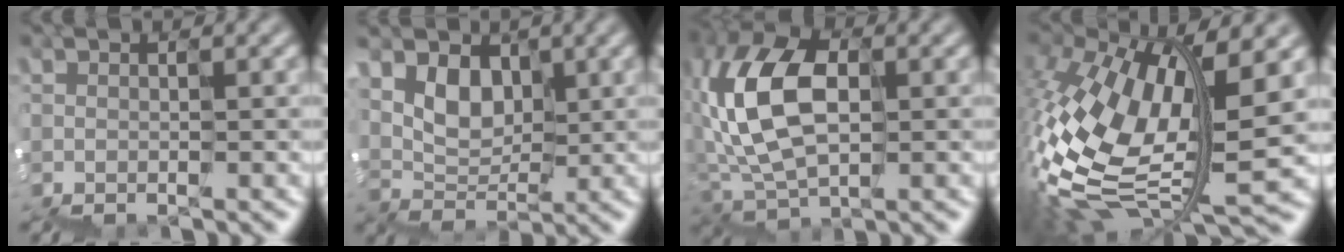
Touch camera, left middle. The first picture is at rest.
{"total": 2.7, "force": [1.9, 1.8, -0.3], "torque": [-0.011, 0.005, 0.039]}
{"total": 7.2, "force": [1.0, 4.8, 5.4], "torque": [-0.151, 0.024, 0.013]}
{"total": 11.5, "force": [-1.4, 4.9, 10.3], "torque": [-0.255, 0.006, -0.021]}